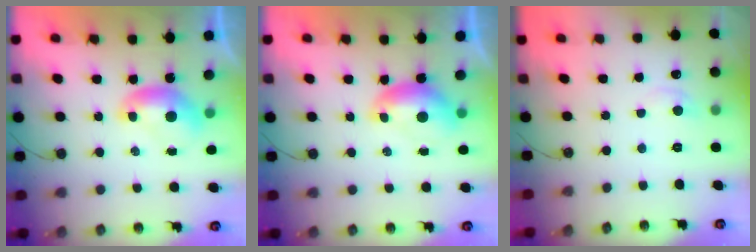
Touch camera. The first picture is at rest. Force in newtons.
{"total": 0.8, "press": 0.7, "slide": 0.3}
{"total": 0.9, "press": 0.6, "slide": 0.7}